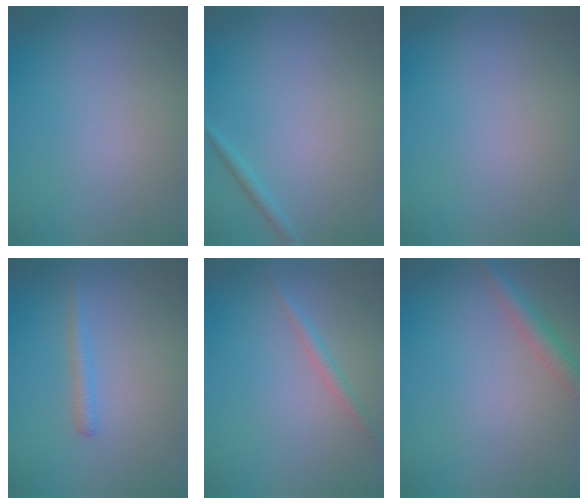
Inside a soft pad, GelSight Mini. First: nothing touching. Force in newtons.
{"total": 0.9, "press": 0.9, "slide": 0.1}
{"total": 0.0}
{"total": 1.1, "press": 1.1, "slide": 0.1}
{"total": 1.3, "press": 1.3, "slide": 0.0}
{"total": 2.4, "press": 2.4, "slide": 0.1}